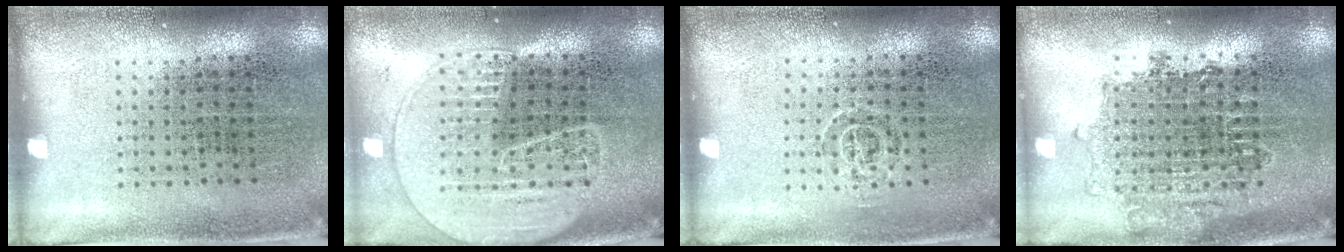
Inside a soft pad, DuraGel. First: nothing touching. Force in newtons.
{"total": 2.0, "press": 1.8, "slide": 0.8}
{"total": 0.7, "press": 0.5, "slide": 0.6}
{"total": 1.6, "press": 1.3, "slide": 0.9}